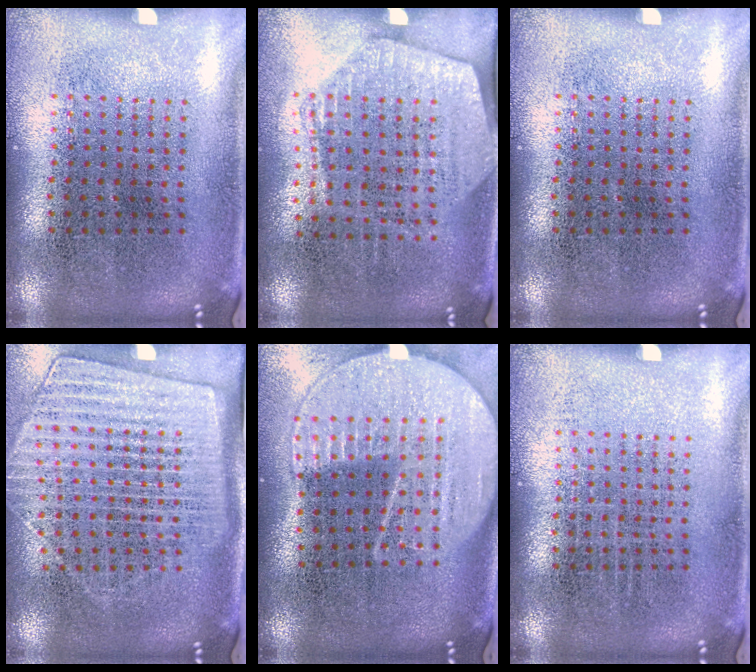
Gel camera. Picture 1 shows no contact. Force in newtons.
{"total": 1.6, "press": 1.4, "slide": 0.8}
{"total": 0.0}
{"total": 1.9, "press": 1.6, "slide": 1.0}
{"total": 2.0, "press": 1.7, "slide": 1.0}
{"total": 0.0}